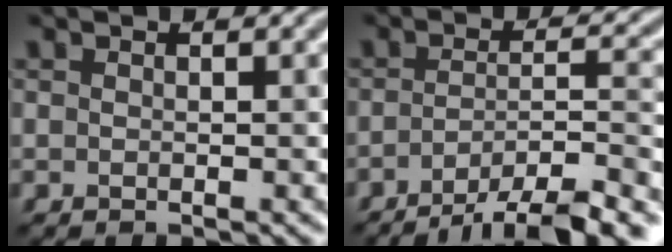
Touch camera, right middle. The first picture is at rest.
{"total": 9.8, "force": [-7.1, 2.5, 6.2], "torque": [-0.085, 0.003, -0.105]}